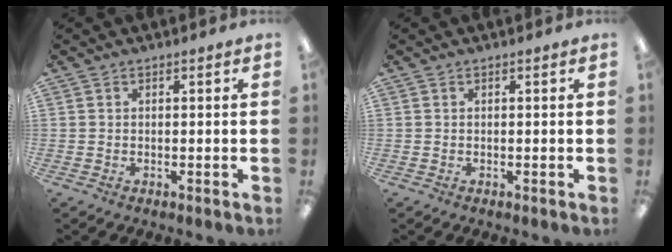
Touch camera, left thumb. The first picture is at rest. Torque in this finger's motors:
{"motor_torque": [-0.07, -0.08, 0.21, 0.38, 0.00]}